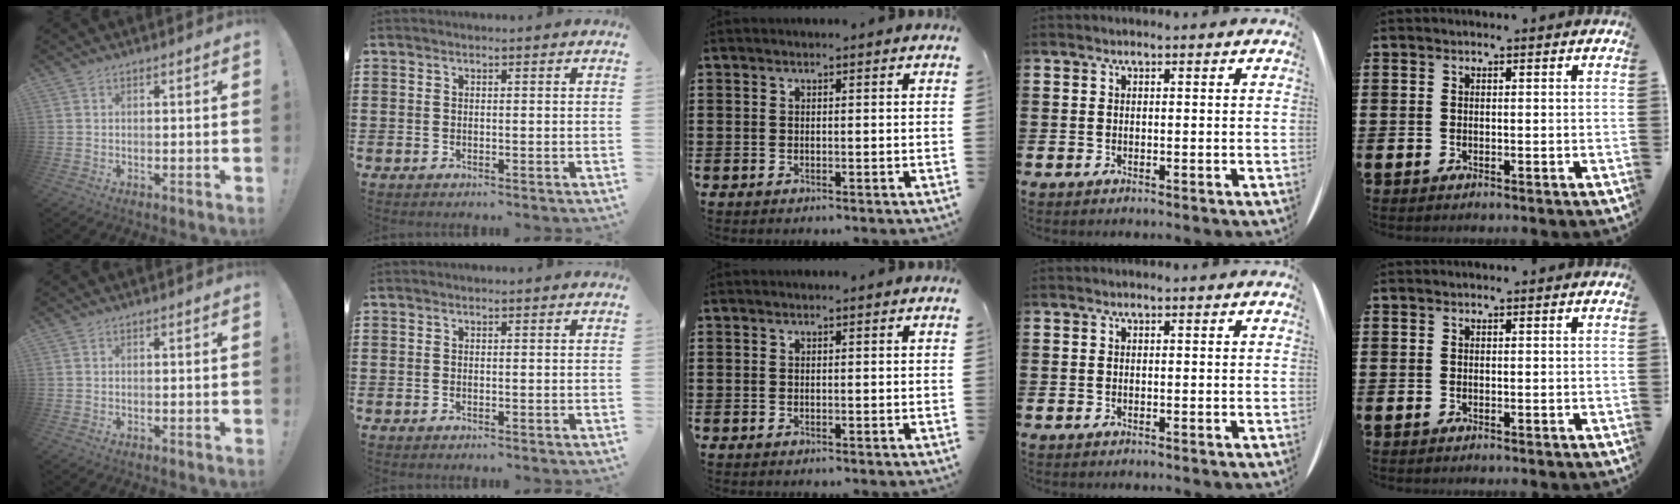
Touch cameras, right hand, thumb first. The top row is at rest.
{}